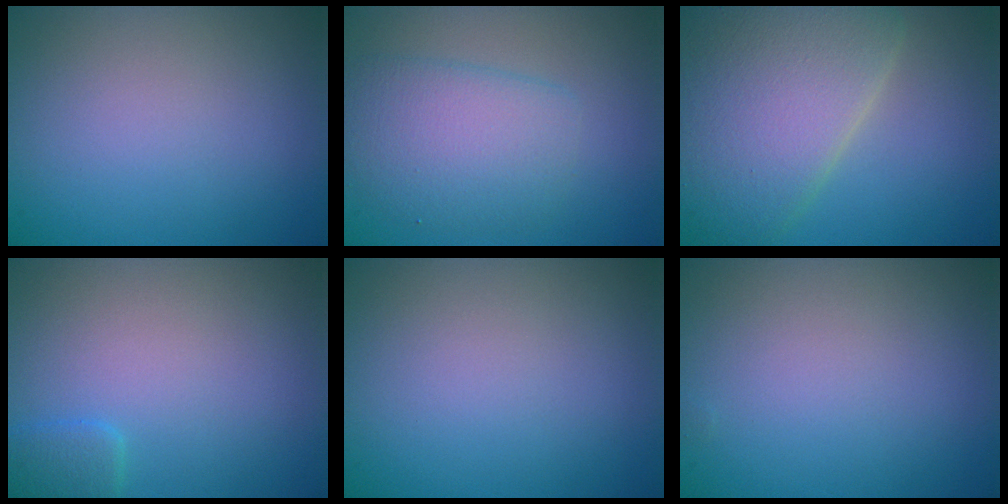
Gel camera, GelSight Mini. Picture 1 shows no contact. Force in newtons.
{"total": 4.2, "press": 4.2, "slide": 0.0}
{"total": 9.0, "press": 9.0, "slide": 0.4}
{"total": 1.4, "press": 1.4, "slide": 0.1}
{"total": 0.0}
{"total": 0.0}